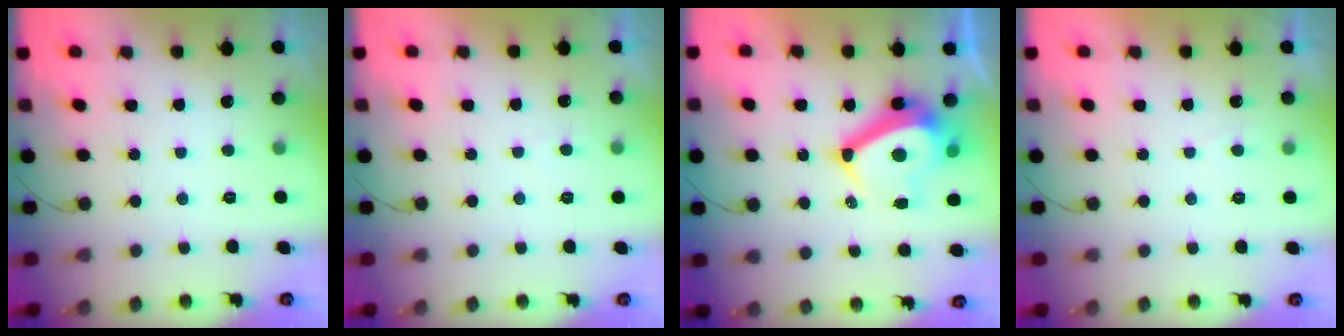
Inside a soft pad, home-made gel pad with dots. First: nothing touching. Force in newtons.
{"total": 1.7, "press": 1.6, "slide": 0.5}
{"total": 13.3, "press": 12.8, "slide": 3.5}
{"total": 1.1, "press": 1.0, "slide": 0.5}